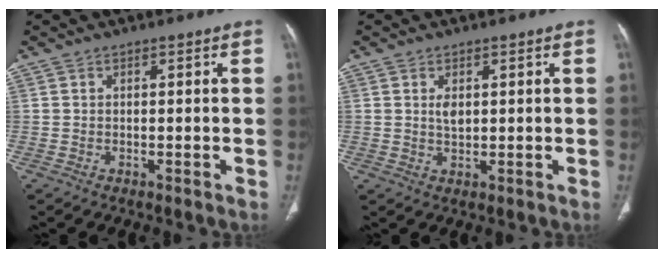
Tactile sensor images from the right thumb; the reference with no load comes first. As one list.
[{"total": 2.4, "force": [0.7, 1.4, 1.9], "torque": [-0.031, -0.005, 0.015]}]